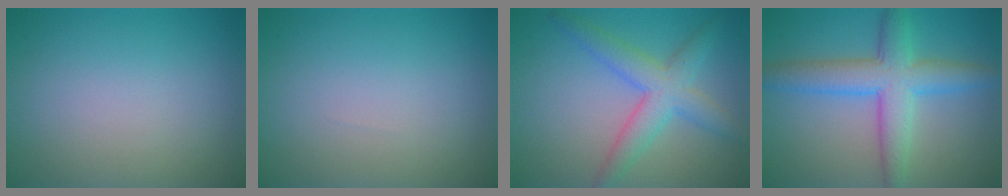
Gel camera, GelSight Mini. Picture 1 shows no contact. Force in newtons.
{"total": 0.0}
{"total": 4.6, "press": 4.6, "slide": 0.2}
{"total": 5.9, "press": 5.9, "slide": 0.3}